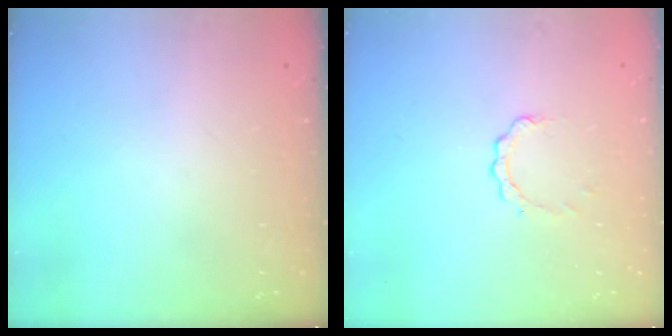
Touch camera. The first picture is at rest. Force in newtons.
{"total": 2.7, "press": 2.7, "slide": 0.3}